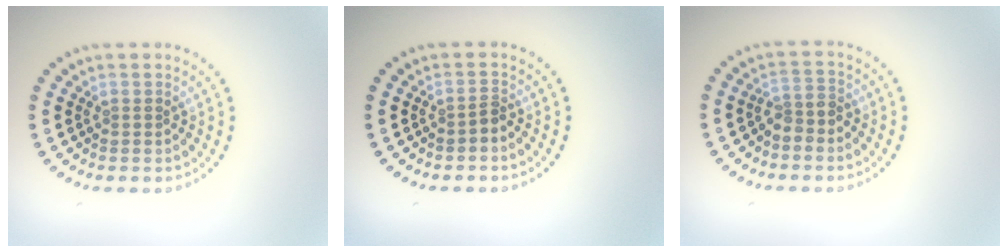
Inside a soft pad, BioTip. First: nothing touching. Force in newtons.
{"total": 0.7, "press": 0.4, "slide": 0.6}
{"total": 2.0, "press": 1.6, "slide": 1.3}